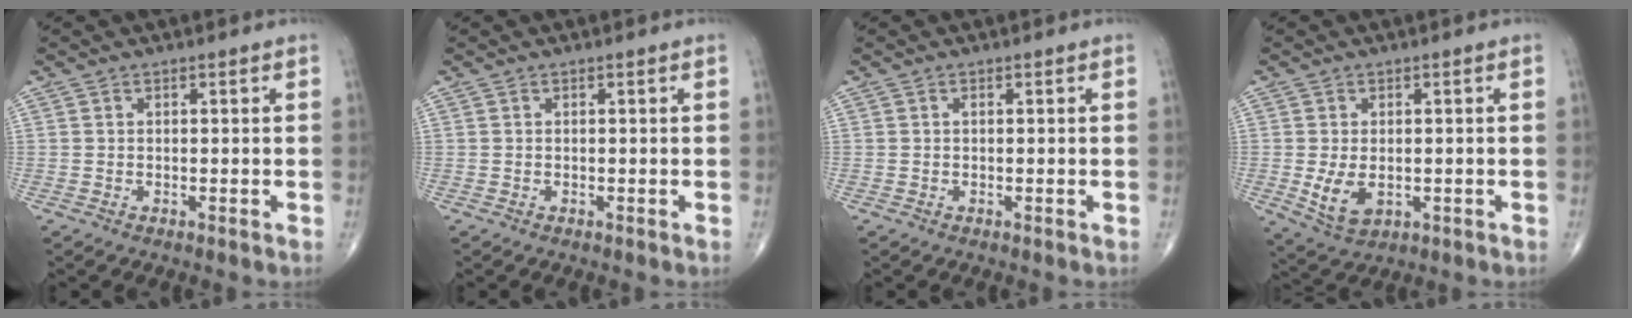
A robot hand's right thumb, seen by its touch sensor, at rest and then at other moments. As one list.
[{"total": 0.0}, {"total": 0.0}, {"total": 5.9, "force": [-0.8, 3.8, 4.4], "torque": [-0.074, -0.010, -0.003]}]